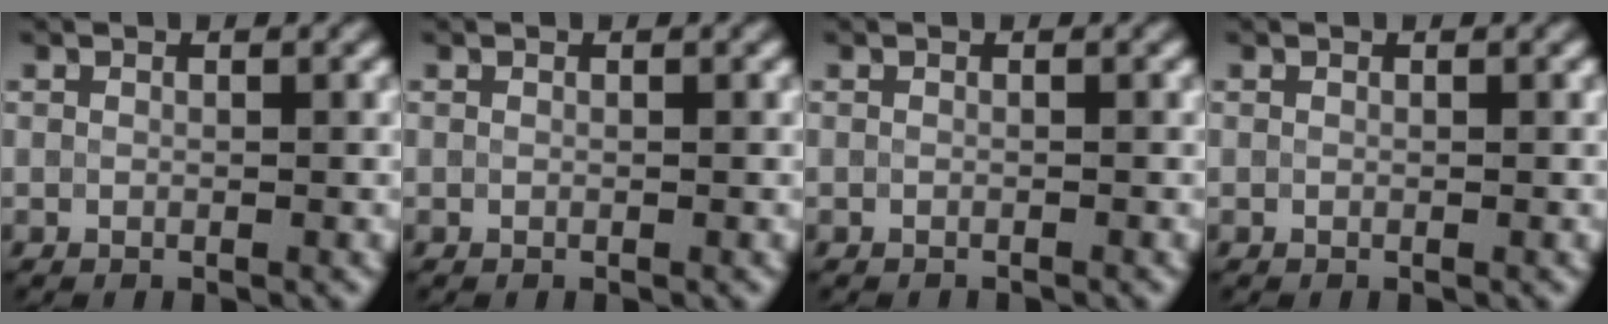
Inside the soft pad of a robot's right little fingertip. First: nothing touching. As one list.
[{"total": 0.0}, {"total": 0.8, "force": [-0.8, 0.0, 0.1], "torque": [0.003, -0.003, -0.014]}, {"total": 0.0}]